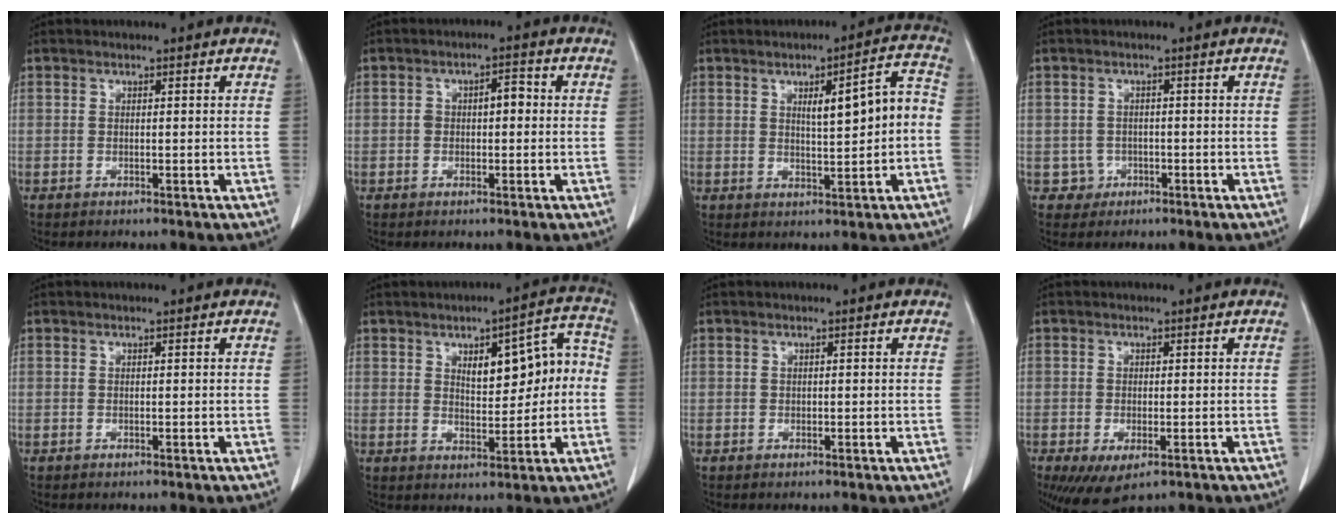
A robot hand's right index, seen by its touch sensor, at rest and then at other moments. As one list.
[{"total": 3.4, "force": [0.2, 1.7, 3.0], "torque": [-0.048, 0.020, 0.005]}, {"total": 8.0, "force": [0.3, 1.5, 7.8], "torque": [-0.111, 0.026, 0.009]}, {"total": 2.5, "force": [-0.7, 2.3, -0.3], "torque": [0.018, 0.013, -0.009]}, {"total": 0.0}, {"total": 9.6, "force": [1.0, 3.9, 8.7], "torque": [-0.108, 0.037, 0.021]}, {"total": 0.0}, {"total": 6.3, "force": [-3.5, 2.7, 4.5], "torque": [-0.072, -0.017, -0.050]}]